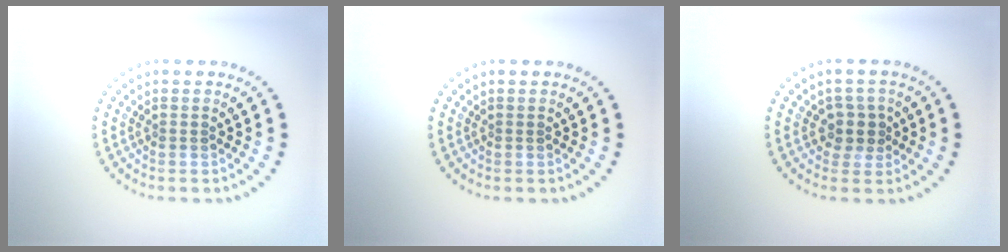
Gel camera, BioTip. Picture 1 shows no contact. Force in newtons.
{"total": 0.0}
{"total": 2.2, "press": 1.9, "slide": 1.1}